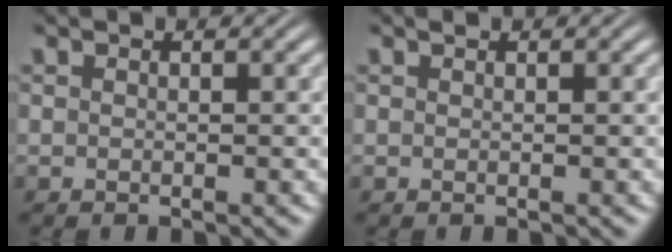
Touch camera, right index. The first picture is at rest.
{"total": 0.0}